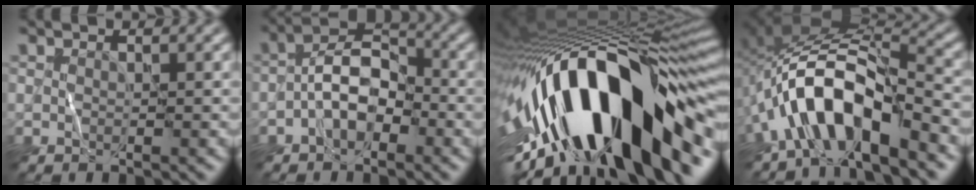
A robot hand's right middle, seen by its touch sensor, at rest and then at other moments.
{"total": 4.3, "force": [-1.7, 2.3, 3.2], "torque": [-0.052, 0.013, -0.039]}
{"total": 19.6, "force": [-3.8, 8.0, 17.5], "torque": [-0.276, 0.008, -0.067]}
{"total": 8.8, "force": [-4.5, 3.3, 6.8], "torque": [-0.113, 0.016, -0.084]}